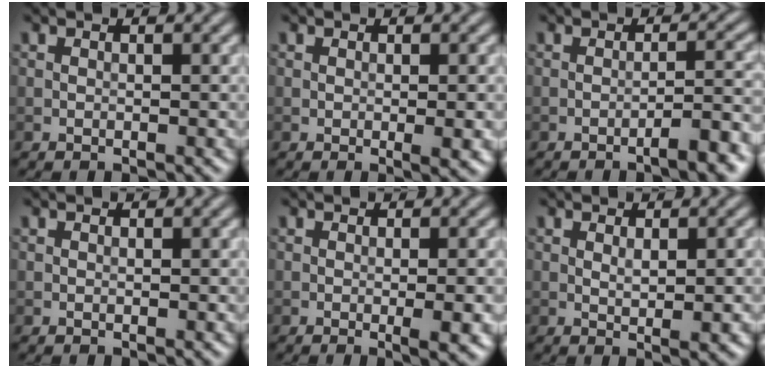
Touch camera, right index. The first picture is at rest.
{"total": 1.7, "force": [-0.2, 0.3, 1.7], "torque": [-0.021, -0.006, -0.002]}
{"total": 3.8, "force": [-2.2, 0.7, 3.0], "torque": [-0.035, 0.015, -0.040]}
{"total": 0.0}
{"total": 3.2, "force": [-0.6, 0.7, 3.1], "torque": [-0.041, -0.002, -0.009]}
{"total": 2.0, "force": [0.1, 0.5, 1.9], "torque": [-0.035, -0.002, 0.003]}